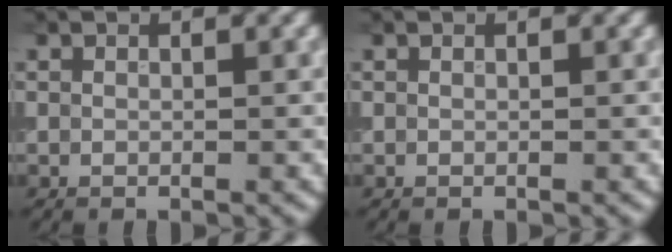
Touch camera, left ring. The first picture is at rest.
{"total": 0.0}